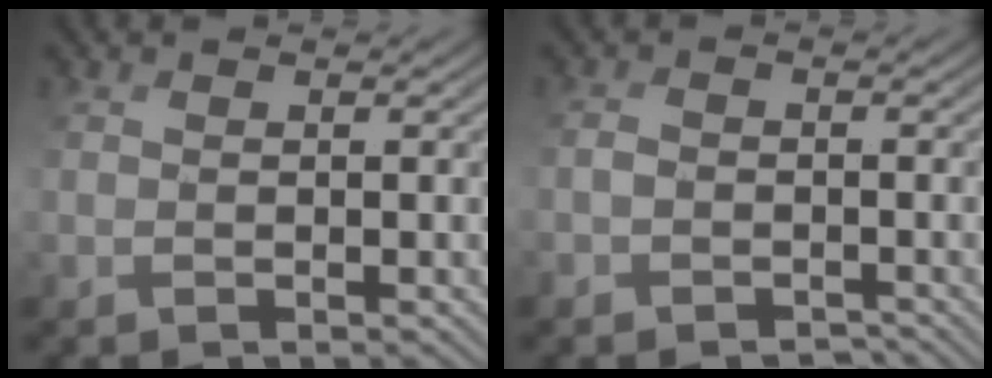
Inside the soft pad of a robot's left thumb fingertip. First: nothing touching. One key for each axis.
{"total": 2.2, "fx": -1.5, "fy": 1.4, "fz": 0.8, "tx": -0.015, "ty": -0.003, "tz": -0.036}